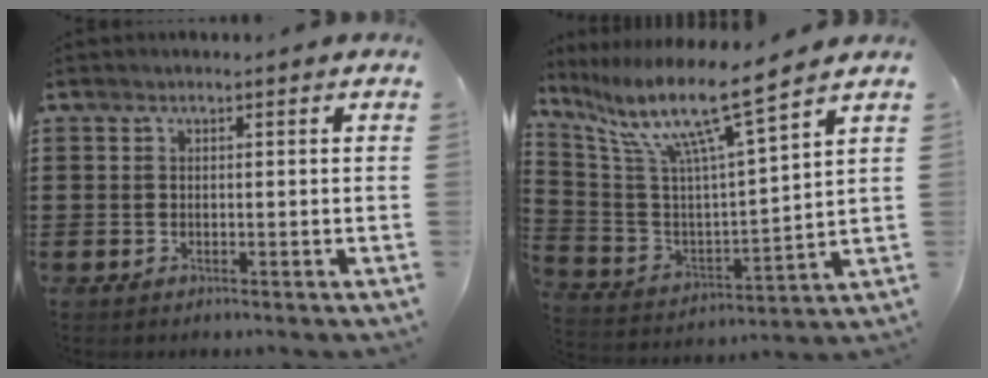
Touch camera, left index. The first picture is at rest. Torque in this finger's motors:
{"motor_torque": [2.14, 0.00, 0.41, 0.21]}